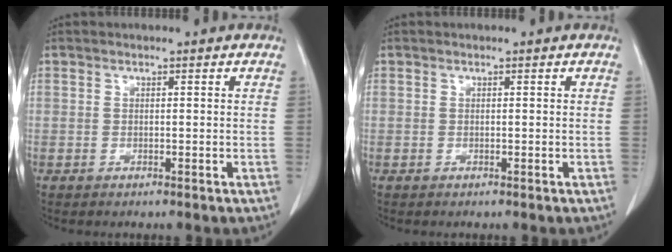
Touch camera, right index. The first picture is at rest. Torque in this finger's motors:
{"motor_torque": [0.00, 0.00, 0.00, 0.00]}